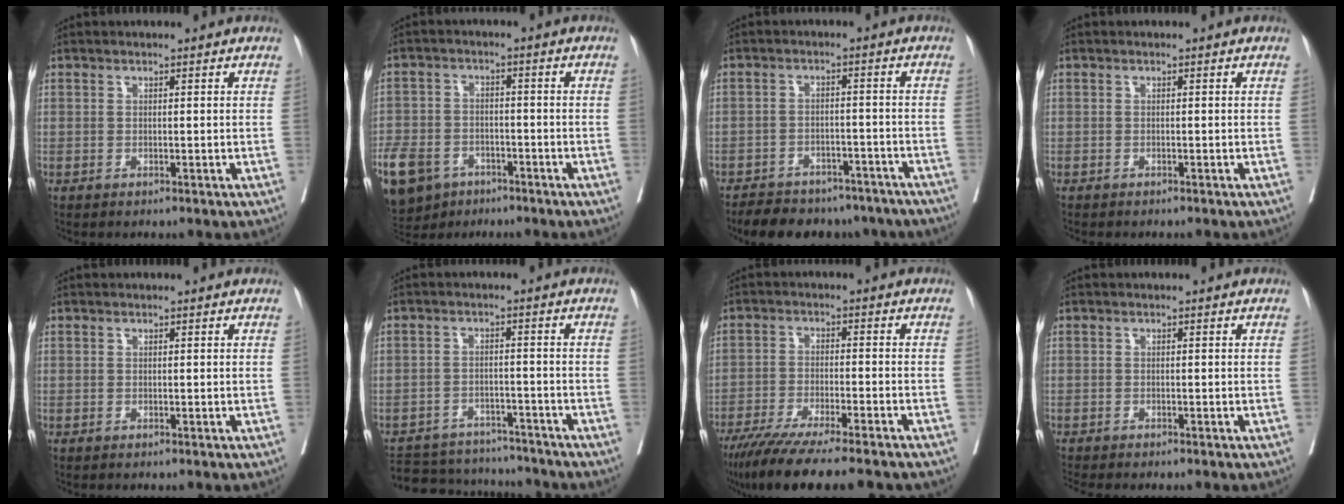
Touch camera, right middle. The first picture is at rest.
{"total": 15.4, "force": [-9.5, 9.8, 7.1], "torque": [-0.199, -0.014, -0.155]}
{"total": 15.8, "force": [-13.2, 6.6, 5.6], "torque": [-0.115, 0.005, -0.165]}
{"total": 1.7, "force": [-1.5, 0.2, 0.7], "torque": [-0.015, -0.003, -0.020]}
{"total": 0.0}
{"total": 13.2, "force": [-12.3, 4.0, 2.5], "torque": [-0.049, 0.009, -0.169]}
{"total": 15.3, "force": [-12.7, 0.7, 8.6], "torque": [-0.139, -0.046, -0.201]}
{"total": 3.2, "force": [-3.0, -0.1, 1.2], "torque": [-0.017, -0.008, -0.048]}